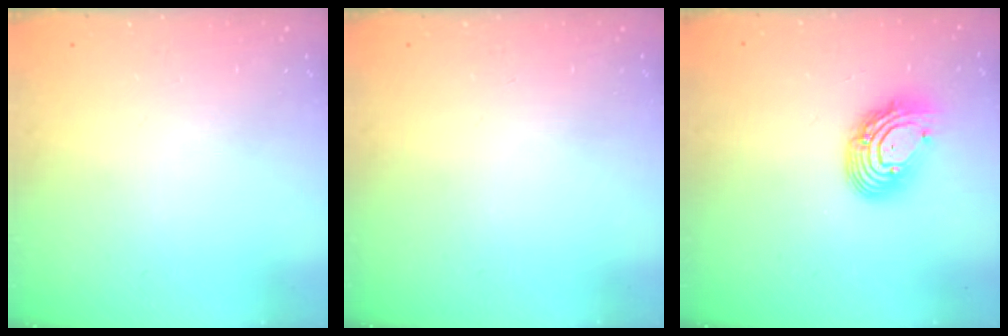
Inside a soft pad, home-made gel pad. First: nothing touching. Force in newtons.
{"total": 0.0}
{"total": 11.5, "press": 11.5, "slide": 1.1}